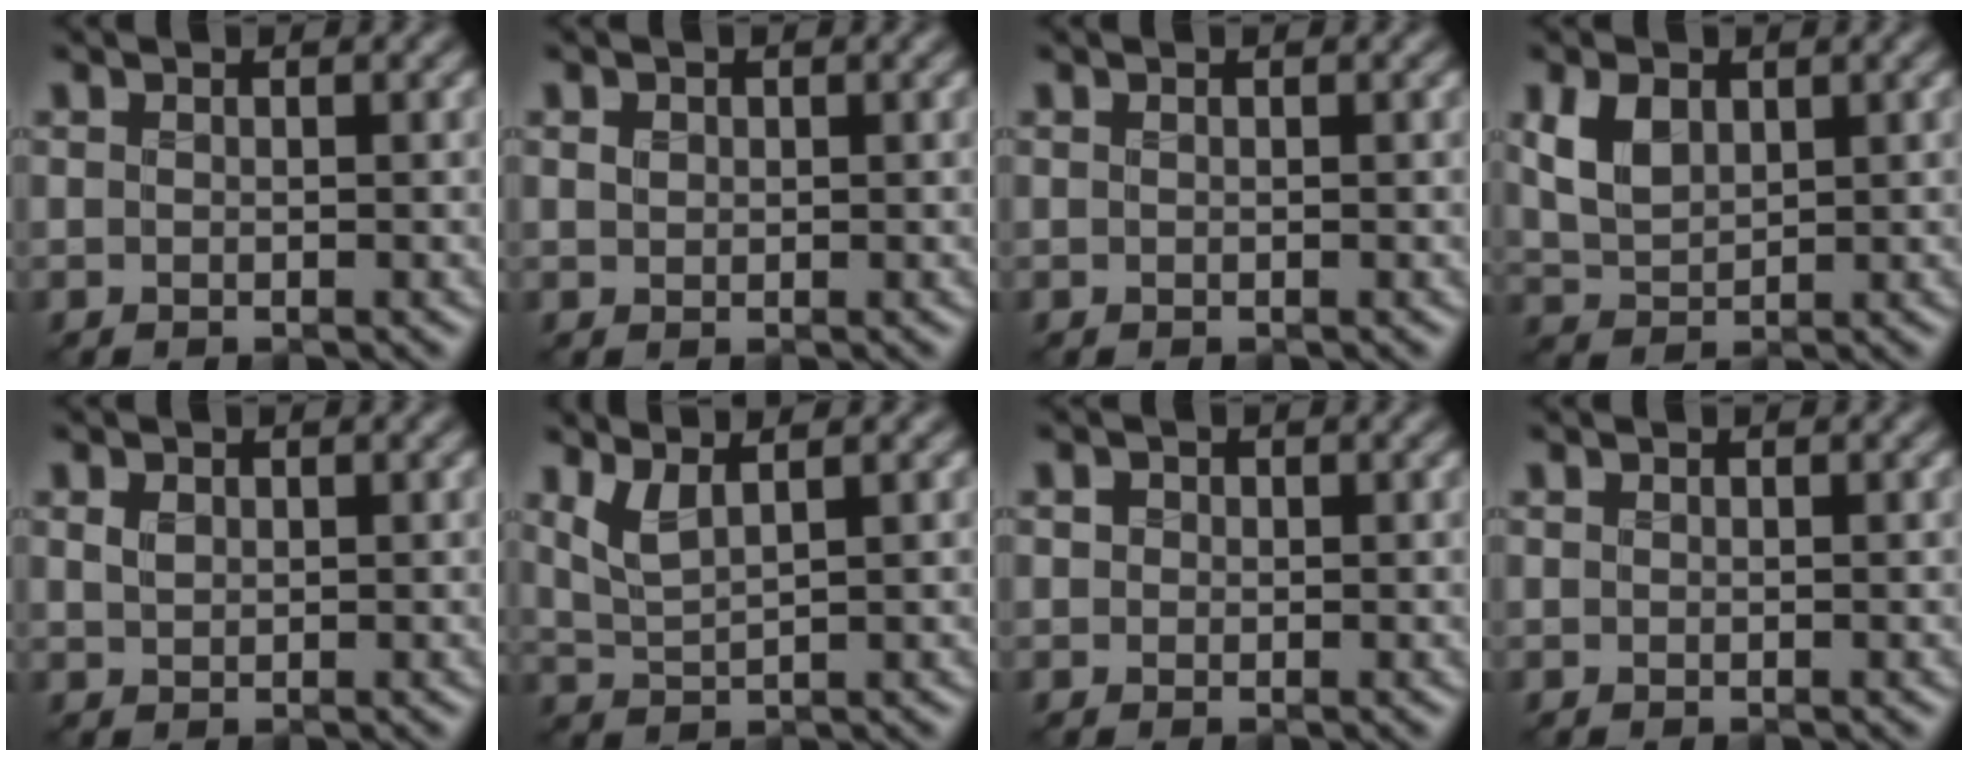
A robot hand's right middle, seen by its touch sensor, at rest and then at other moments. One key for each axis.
{"total": 0.7, "fx": 0.1, "fy": 0.6, "fz": 0.3, "tx": -0.008, "ty": -0.001, "tz": 0.004}
{"total": 0.0}
{"total": 3.3, "fx": 1.1, "fy": 2.2, "fz": 2.2, "tx": -0.056, "ty": -0.001, "tz": 0.024}
{"total": 0.9, "fx": 0.2, "fy": 0.7, "fz": 0.6, "tx": -0.015, "ty": -0.001, "tz": 0.007}
{"total": 2.5, "fx": 1.3, "fy": 0.7, "fz": 2.0, "tx": -0.047, "ty": -0.003, "tz": 0.031}
{"total": 0.7, "fx": -0.1, "fy": 0.7, "fz": 0.1, "tx": 0.000, "ty": -0.003, "tz": -0.002}
{"total": 0.0}